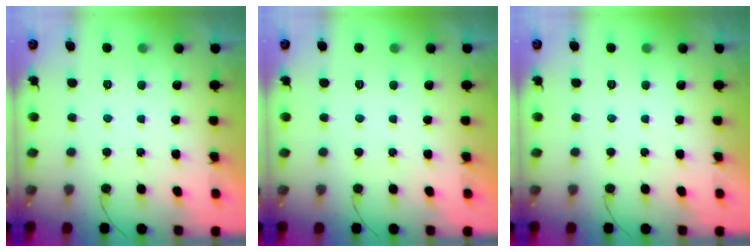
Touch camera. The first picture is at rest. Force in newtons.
{"total": 0.0}
{"total": 0.0}